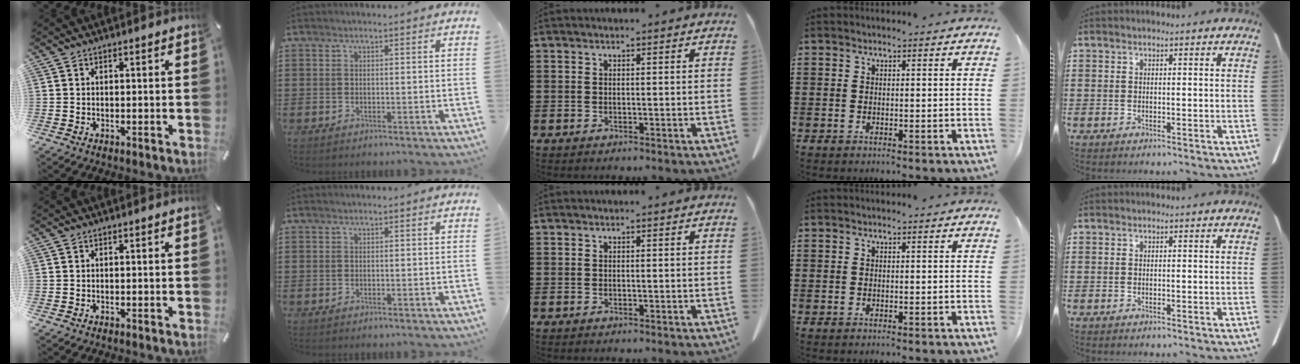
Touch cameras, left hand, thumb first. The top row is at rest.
{}